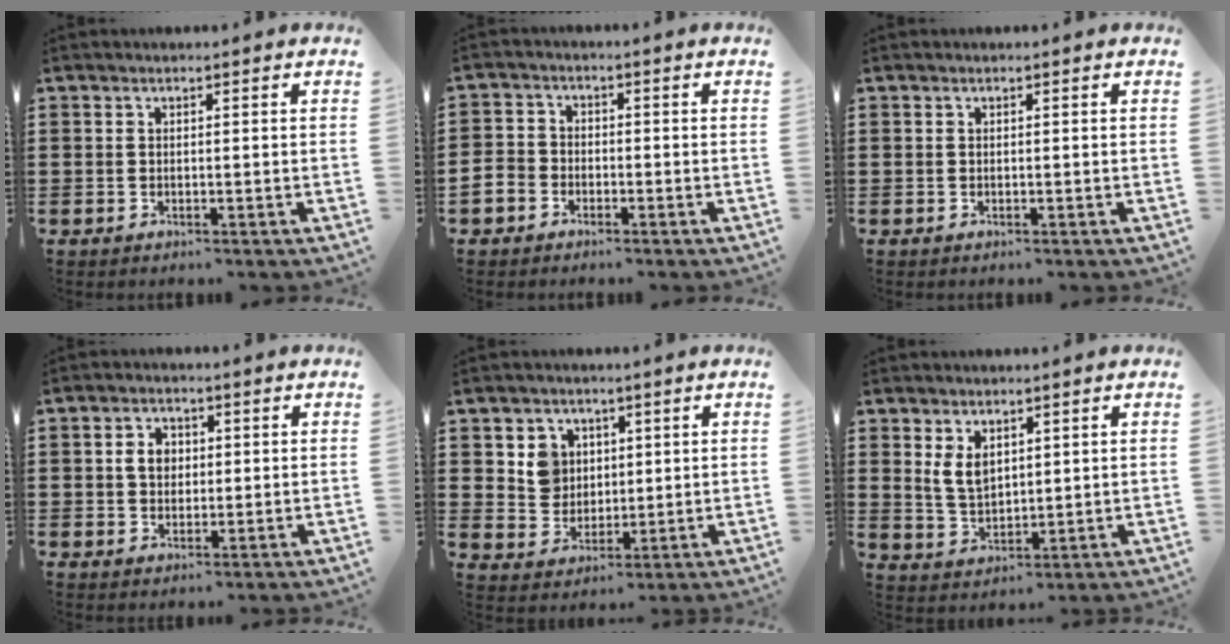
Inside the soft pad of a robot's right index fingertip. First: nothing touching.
{"total": 2.9, "force": [-2.0, 2.0, 0.3], "torque": [-0.030, -0.001, -0.050]}
{"total": 0.0}
{"total": 3.3, "force": [0.3, 2.6, 2.0], "torque": [-0.046, 0.012, 0.003]}
{"total": 5.1, "force": [1.9, 4.6, 0.8], "torque": [-0.032, 0.012, 0.035]}
{"total": 4.3, "force": [2.0, 2.6, 2.7], "torque": [-0.068, 0.005, 0.035]}